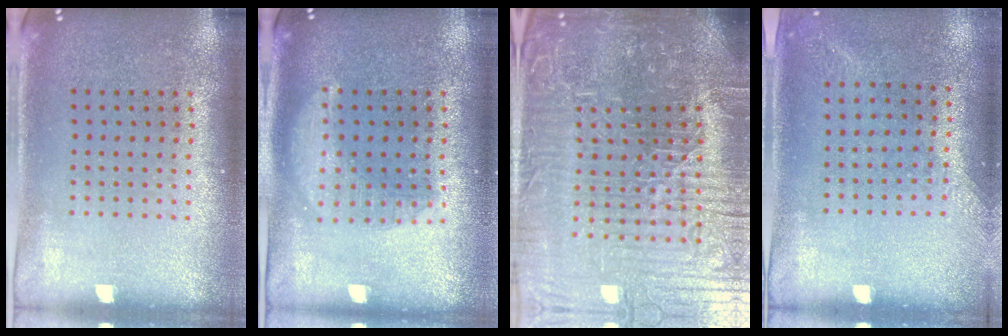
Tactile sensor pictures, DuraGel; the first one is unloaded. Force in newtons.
{"total": 1.4, "press": 1.4, "slide": 0.1}
{"total": 7.6, "press": 6.8, "slide": 3.4}
{"total": 1.3, "press": 1.1, "slide": 0.8}